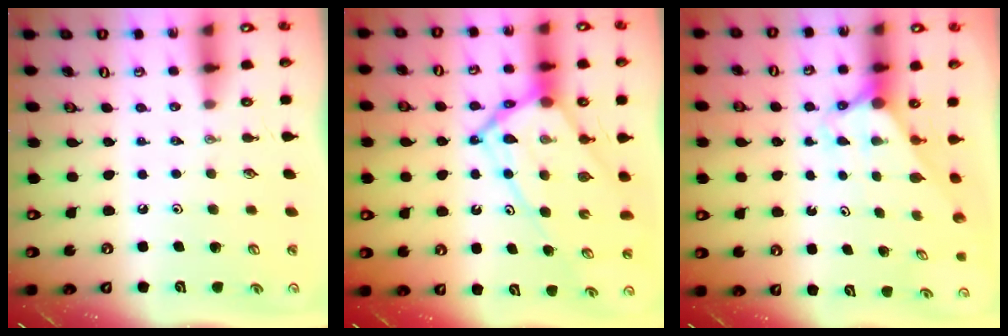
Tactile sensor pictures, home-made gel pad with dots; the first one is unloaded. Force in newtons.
{"total": 16.2, "press": 16.1, "slide": 1.7}
{"total": 2.9, "press": 2.9, "slide": 0.0}